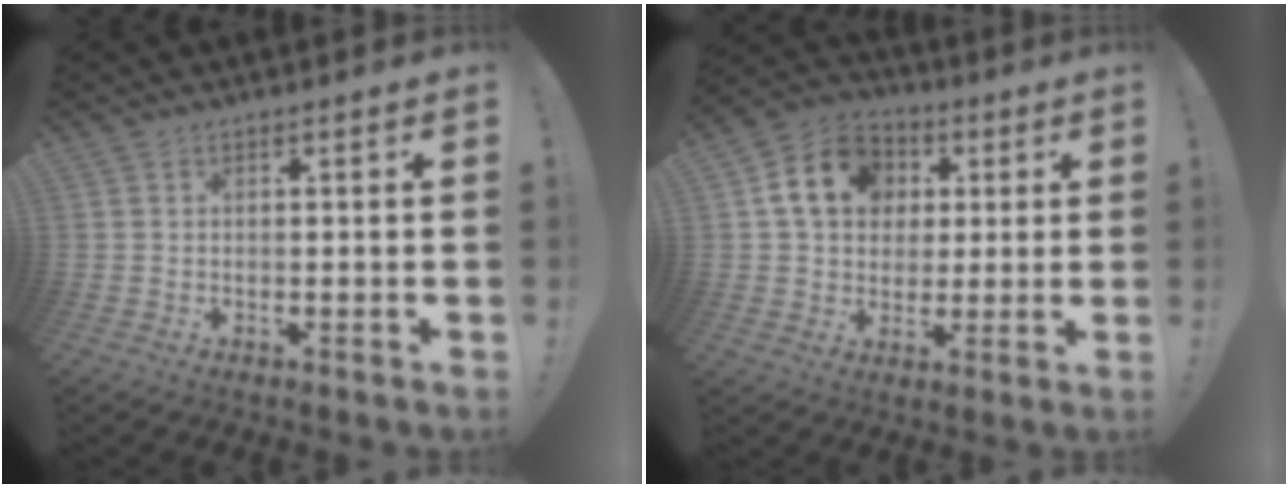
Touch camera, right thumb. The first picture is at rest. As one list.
[{"total": 14.9, "force": [4.2, 12.1, 7.5], "torque": [-0.107, 0.003, 0.087]}]